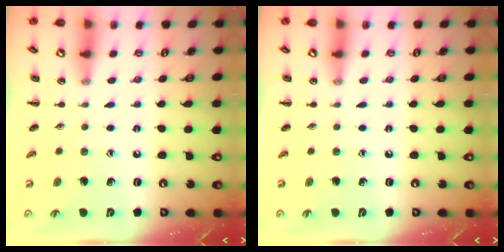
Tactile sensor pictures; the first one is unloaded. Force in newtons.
{"total": 0.0}